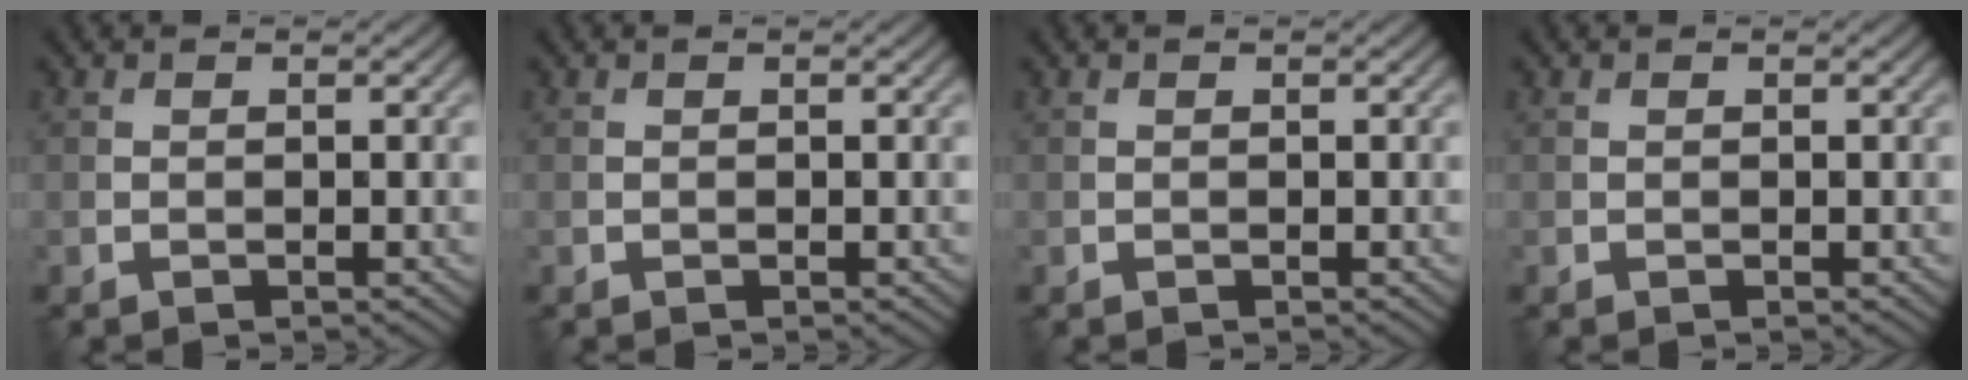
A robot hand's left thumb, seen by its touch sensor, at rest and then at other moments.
{"total": 0.0}
{"total": 0.0}
{"total": 0.0}